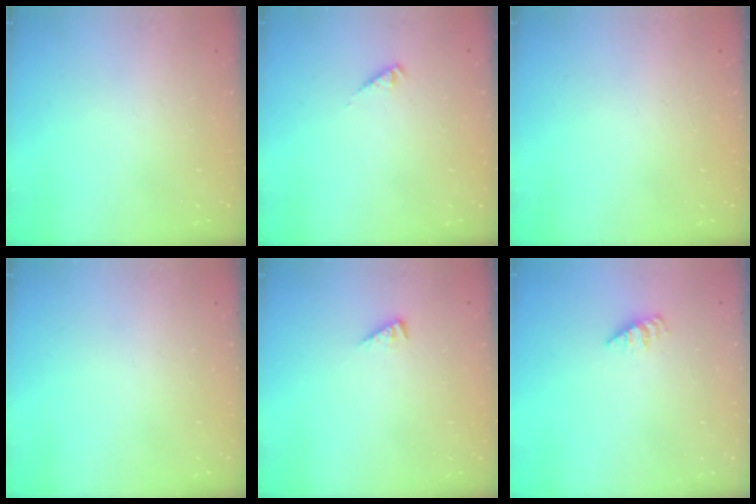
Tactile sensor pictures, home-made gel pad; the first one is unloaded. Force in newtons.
{"total": 2.4, "press": 2.4, "slide": 0.3}
{"total": 0.0}
{"total": 0.0}
{"total": 2.4, "press": 2.3, "slide": 0.5}
{"total": 2.2, "press": 2.2, "slide": 0.3}